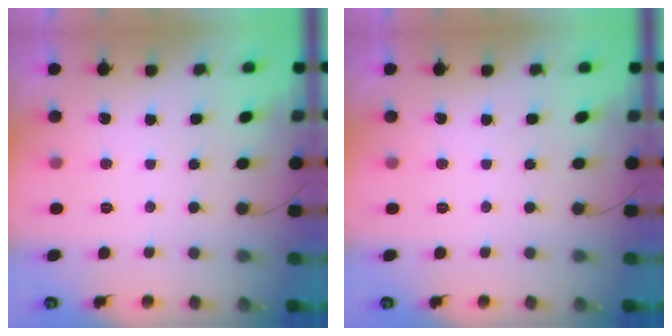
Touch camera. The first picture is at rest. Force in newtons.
{"total": 0.0}